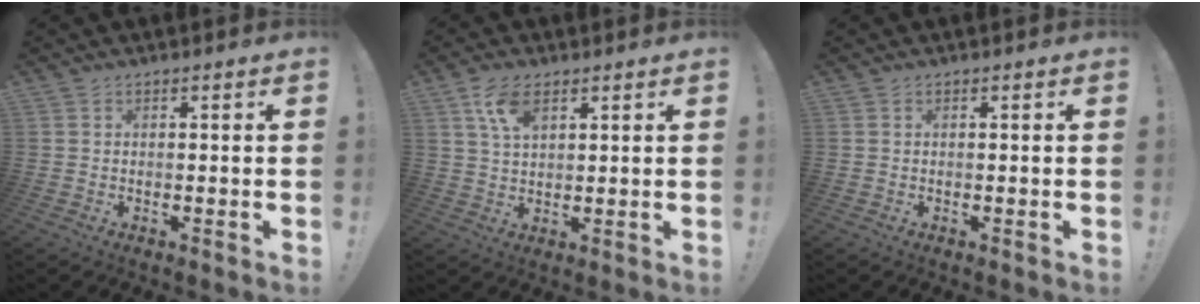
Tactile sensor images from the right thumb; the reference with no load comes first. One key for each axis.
{"total": 6.9, "fx": 3.7, "fy": 3.5, "fz": 4.6, "tx": -0.072, "ty": -0.012, "tz": 0.067}
{"total": 0.0}